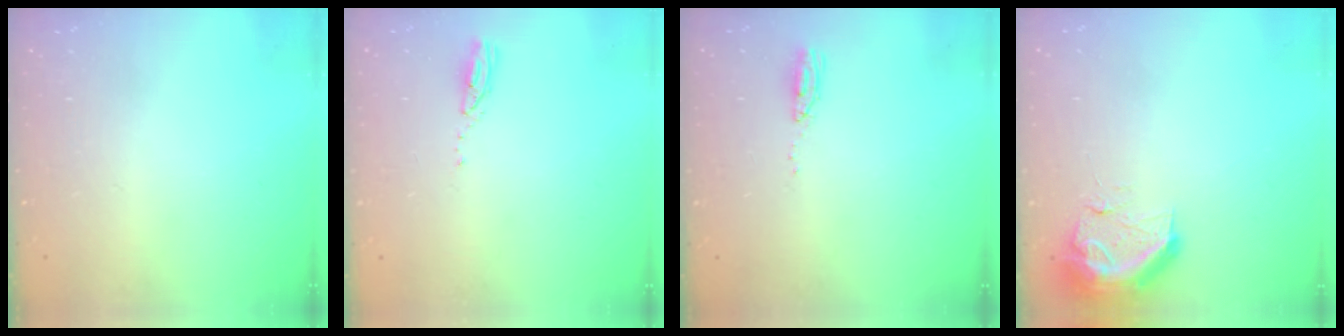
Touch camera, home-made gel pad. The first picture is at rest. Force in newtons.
{"total": 3.2, "press": 3.2, "slide": 0.2}
{"total": 3.6, "press": 3.3, "slide": 1.5}
{"total": 14.4, "press": 11.8, "slide": 8.4}